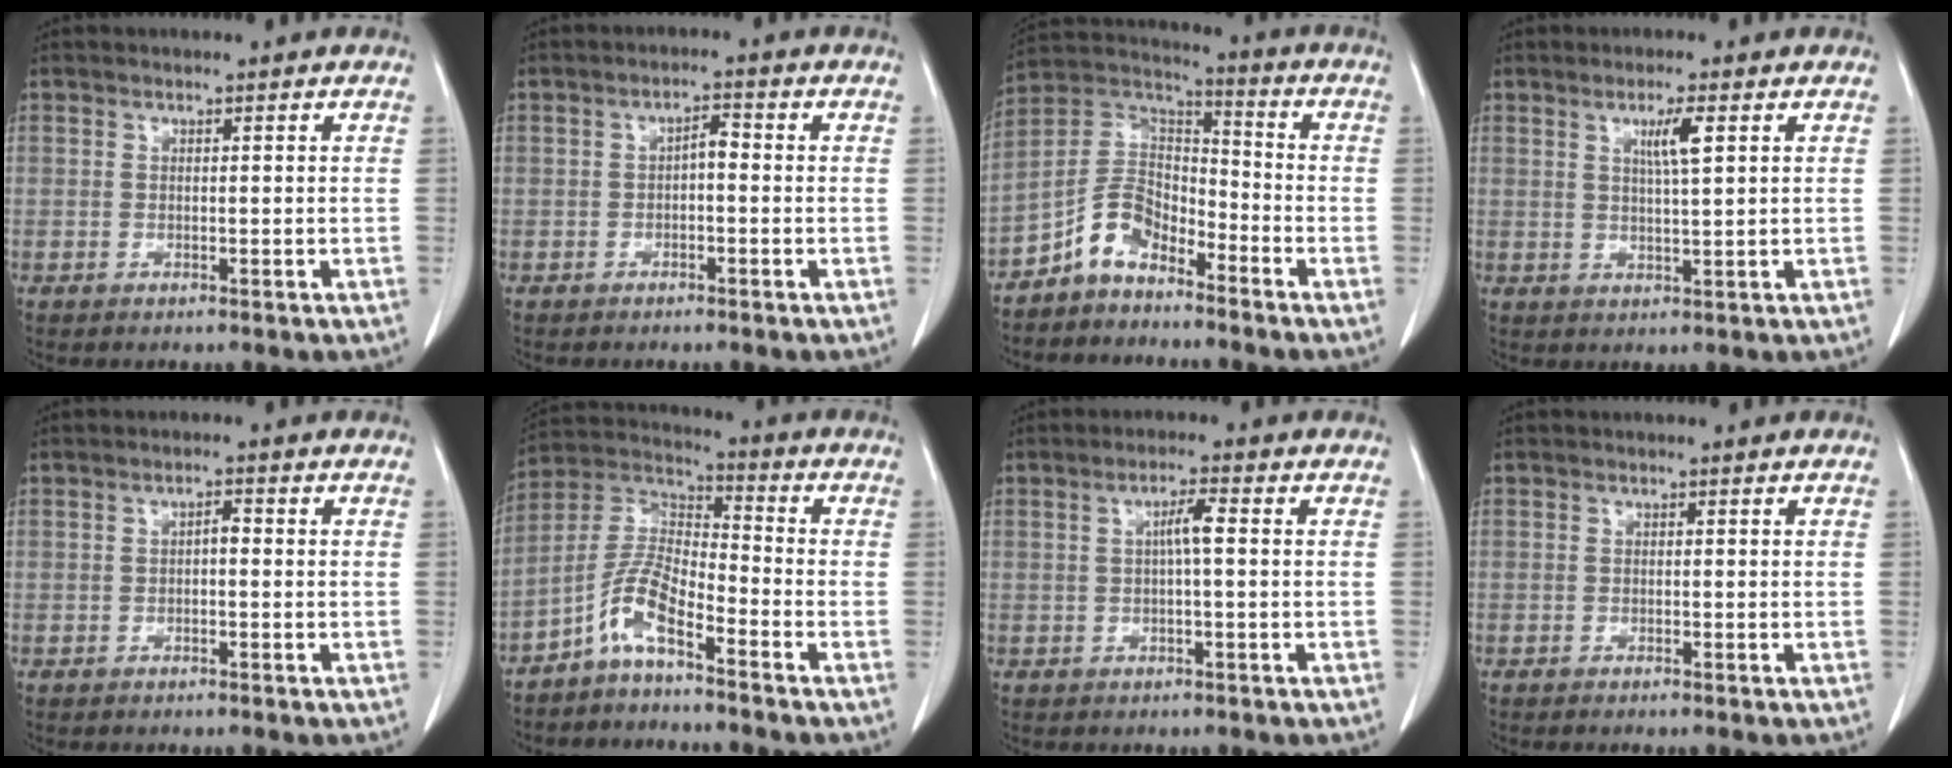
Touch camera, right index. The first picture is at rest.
{"total": 2.1, "force": [-0.3, 0.7, 1.9], "torque": [-0.029, 0.006, -0.006]}
{"total": 8.5, "force": [-5.9, 4.5, 4.2], "torque": [-0.088, 0.028, -0.121]}
{"total": 3.9, "force": [1.5, -0.1, 3.5], "torque": [-0.061, -0.003, 0.026]}
{"total": 1.4, "force": [-0.2, 0.5, 1.3], "torque": [-0.018, 0.004, -0.004]}
{"total": 7.6, "force": [-5.0, 1.8, 5.5], "torque": [-0.123, 0.015, -0.105]}
{"total": 2.9, "force": [0.2, 0.1, 2.9], "torque": [-0.053, 0.004, 0.003]}
{"total": 0.7, "force": [-0.6, -0.1, 0.3], "torque": [-0.008, -0.001, -0.010]}